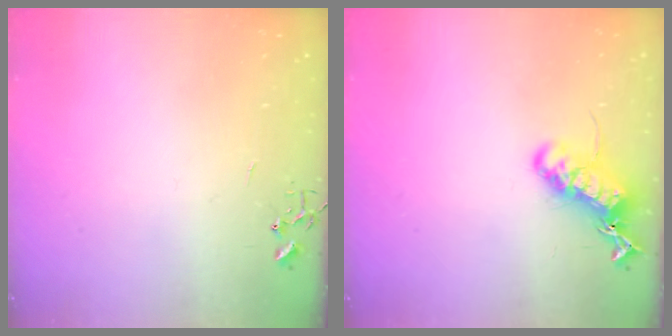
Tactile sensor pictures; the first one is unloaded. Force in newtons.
{"total": 16.7, "press": 16.6, "slide": 1.2}